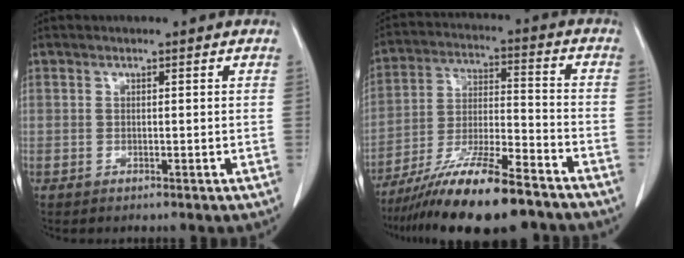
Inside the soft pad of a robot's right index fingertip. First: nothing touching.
{"total": 17.1, "force": [-13.2, 2.2, 10.7], "torque": [-0.196, -0.020, -0.230]}